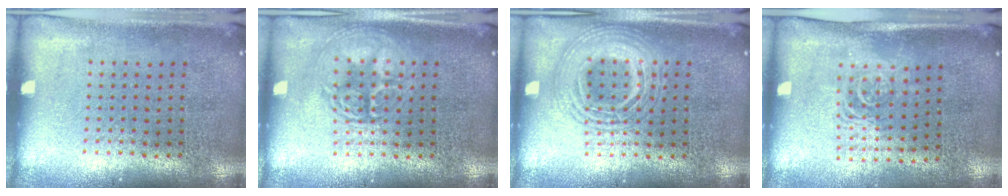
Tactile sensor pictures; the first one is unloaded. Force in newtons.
{"total": 2.9, "press": 2.9, "slide": 0.4}
{"total": 2.8, "press": 2.8, "slide": 0.3}
{"total": 1.7, "press": 1.3, "slide": 1.1}